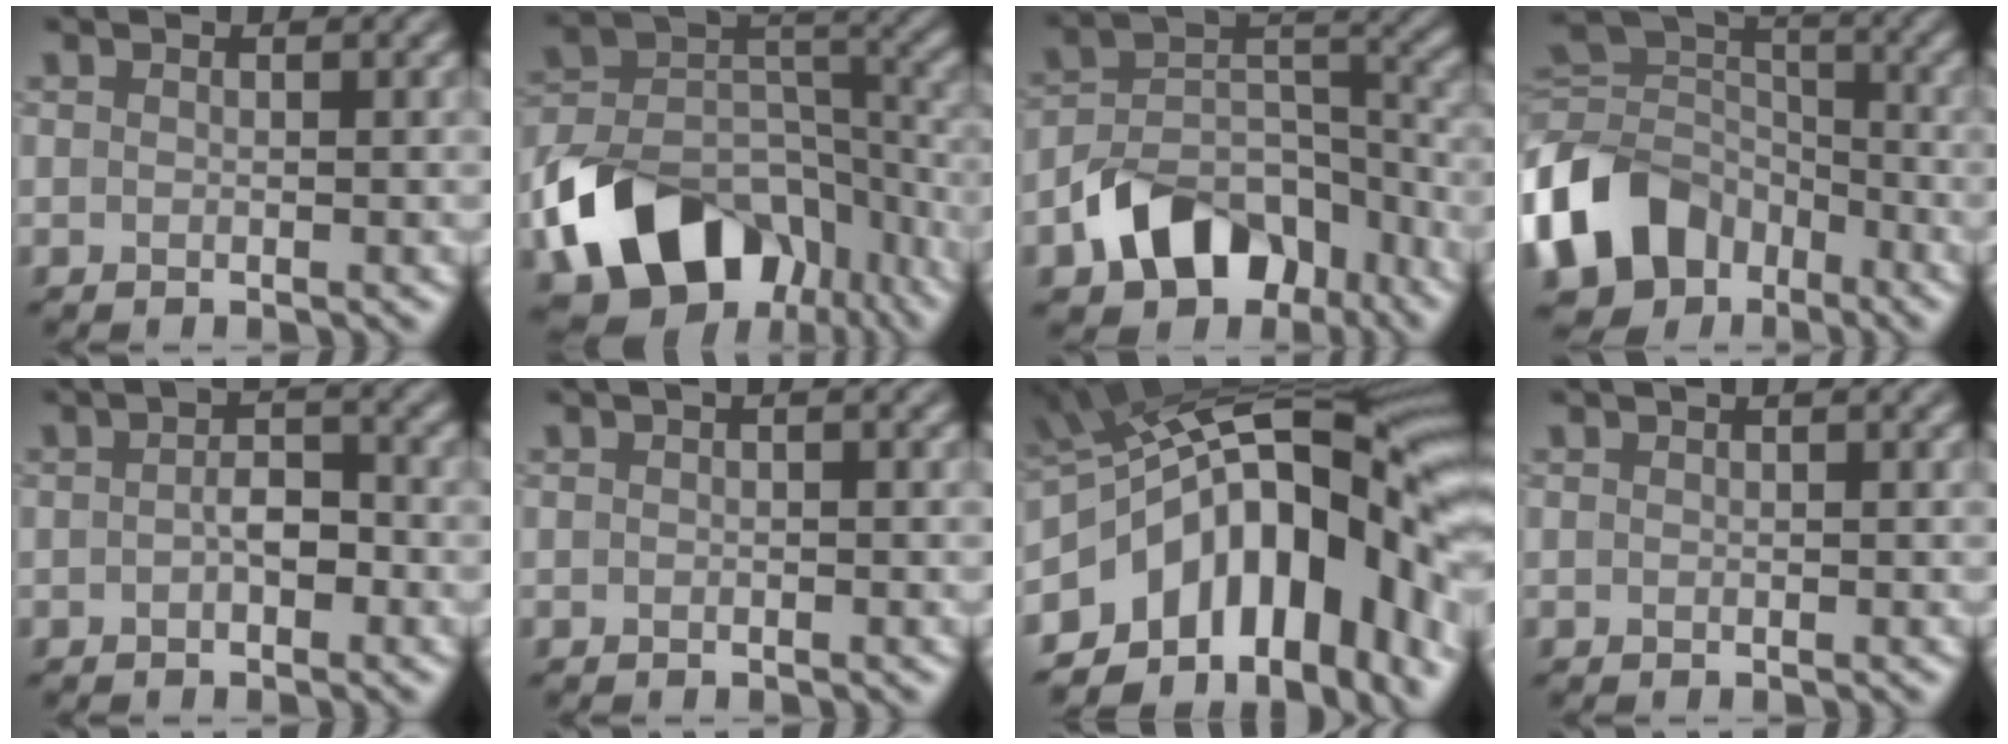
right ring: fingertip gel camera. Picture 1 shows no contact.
{"total": 12.9, "force": [-6.7, 8.8, 6.6], "torque": [-0.124, 0.004, -0.127]}
{"total": 9.5, "force": [-5.5, 6.1, 4.8], "torque": [-0.074, 0.005, -0.107]}
{"total": 11.6, "force": [-4.8, 8.7, 6.0], "torque": [-0.148, 0.000, -0.106]}
{"total": 2.3, "force": [-0.5, 1.0, 2.0], "torque": [-0.039, 0.005, -0.013]}
{"total": 0.7, "force": [0.0, 0.3, 0.7], "torque": [-0.016, 0.000, -0.002]}
{"total": 15.5, "force": [-4.2, 8.9, 11.9], "torque": [-0.161, 0.019, -0.075]}
{"total": 0.0}